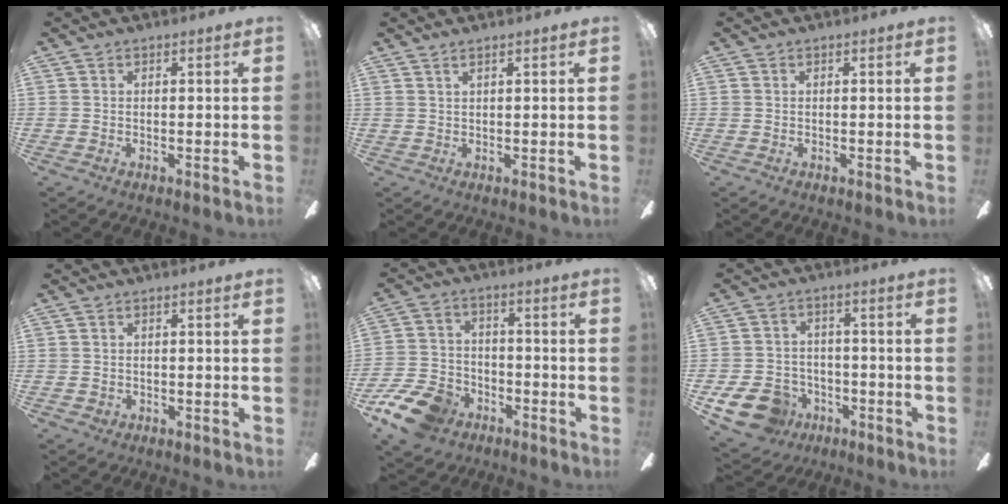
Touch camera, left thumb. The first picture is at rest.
{"total": 1.1, "force": [1.0, -0.1, 0.5], "torque": [-0.012, -0.001, 0.018]}
{"total": 0.0}
{"total": 0.9, "force": [-0.1, 0.9, 0.2], "torque": [-0.004, 0.004, -0.005]}
{"total": 12.6, "force": [-8.1, 7.6, 5.8], "torque": [-0.127, 0.052, -0.146]}
{"total": 11.2, "force": [-6.1, 8.0, 4.9], "torque": [-0.125, 0.037, -0.110]}